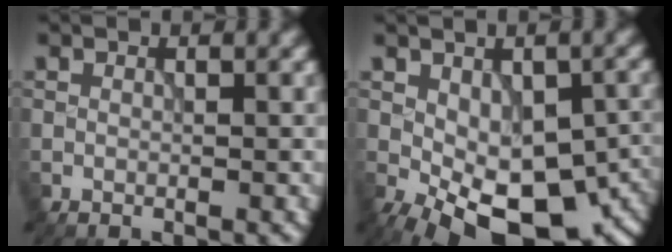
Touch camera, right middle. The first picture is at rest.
{"total": 13.7, "force": [-5.4, 6.8, 10.6], "torque": [-0.151, -0.025, -0.063]}